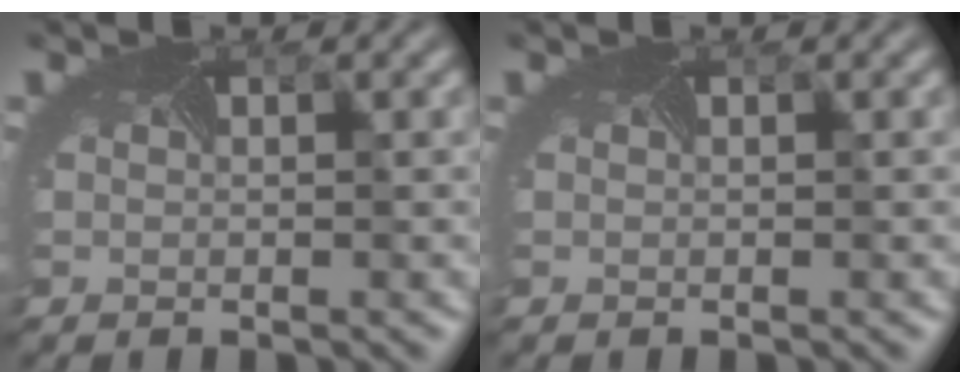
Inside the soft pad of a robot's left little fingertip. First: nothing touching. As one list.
[{"total": 0.0}]